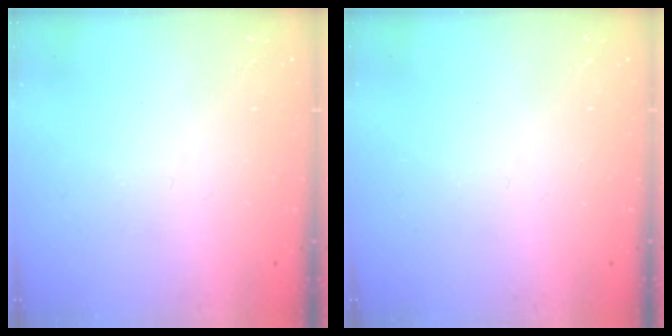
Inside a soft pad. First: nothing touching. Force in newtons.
{"total": 0.0}